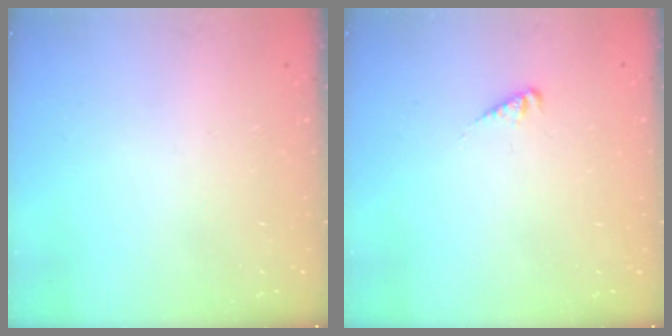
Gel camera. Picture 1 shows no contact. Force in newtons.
{"total": 1.1, "press": 1.0, "slide": 0.2}